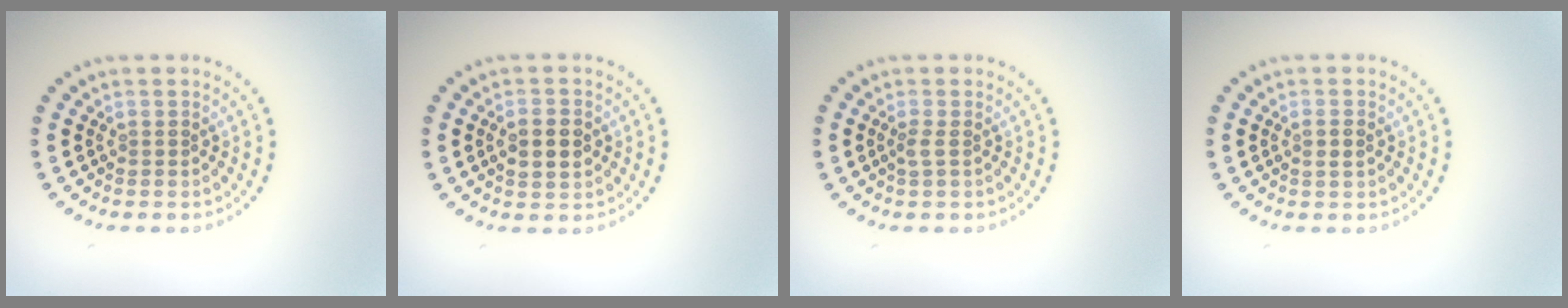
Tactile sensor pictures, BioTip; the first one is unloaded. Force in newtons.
{"total": 3.0, "press": 3.0, "slide": 0.1}
{"total": 0.9, "press": 0.6, "slide": 0.6}
{"total": 1.1, "press": 1.0, "slide": 0.3}